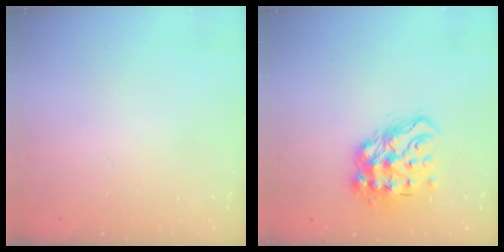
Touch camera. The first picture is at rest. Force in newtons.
{"total": 15.3, "press": 15.2, "slide": 1.3}